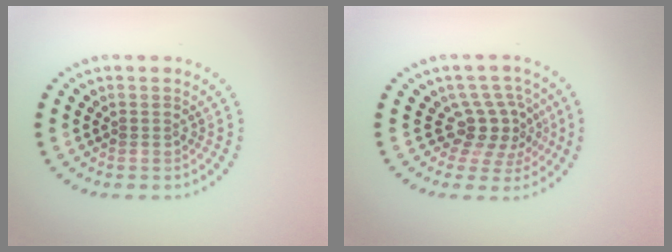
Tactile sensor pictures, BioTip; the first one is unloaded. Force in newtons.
{"total": 3.6, "press": 2.7, "slide": 2.4}